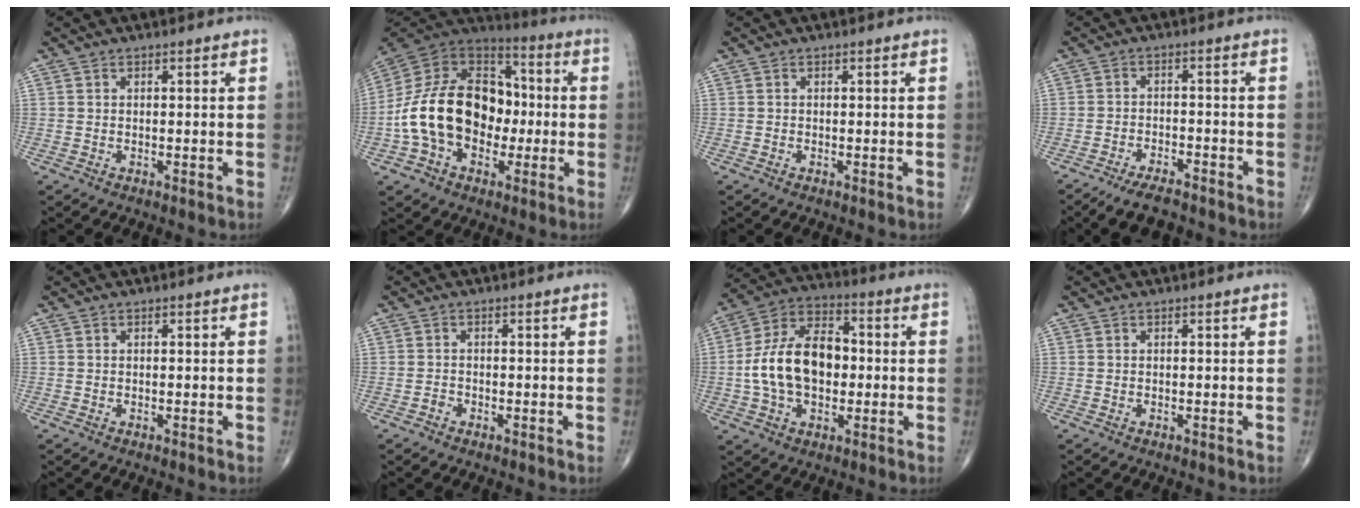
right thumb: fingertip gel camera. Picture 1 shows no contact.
{"total": 22.4, "force": [-2.7, 15.8, 15.7], "torque": [-0.264, 0.045, -0.047]}
{"total": 0.0}
{"total": 6.3, "force": [-5.3, 2.0, 2.7], "torque": [-0.044, 0.022, -0.093]}
{"total": 0.0}
{"total": 1.0, "force": [-0.7, 0.6, 0.3], "torque": [-0.002, 0.004, -0.016]}
{"total": 15.9, "force": [-0.7, 10.1, 12.3], "torque": [-0.209, 0.034, -0.016]}
{"total": 0.0}